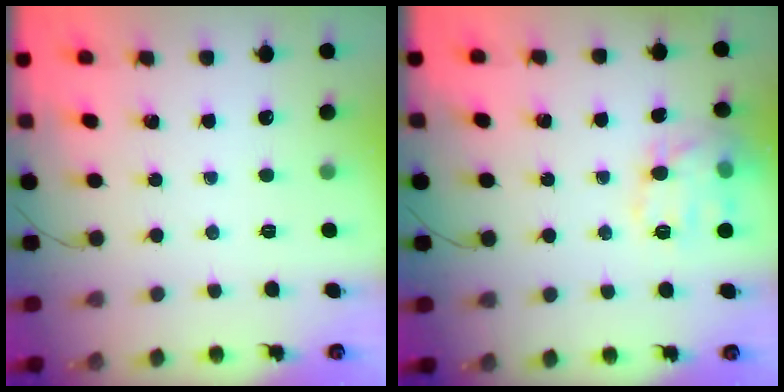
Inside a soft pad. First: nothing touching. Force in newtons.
{"total": 13.5, "press": 13.5, "slide": 0.5}